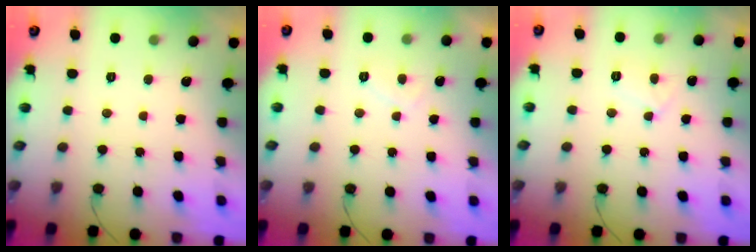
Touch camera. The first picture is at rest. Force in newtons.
{"total": 2.3, "press": 2.1, "slide": 0.8}
{"total": 5.2, "press": 5.2, "slide": 0.4}